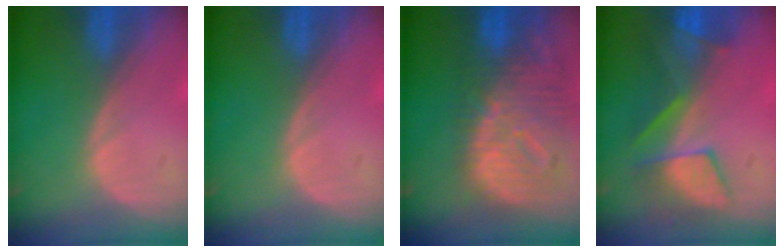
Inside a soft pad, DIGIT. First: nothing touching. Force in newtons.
{"total": 0.0}
{"total": 12.5, "press": 10.8, "slide": 6.3}
{"total": 8.0, "press": 7.4, "slide": 3.2}